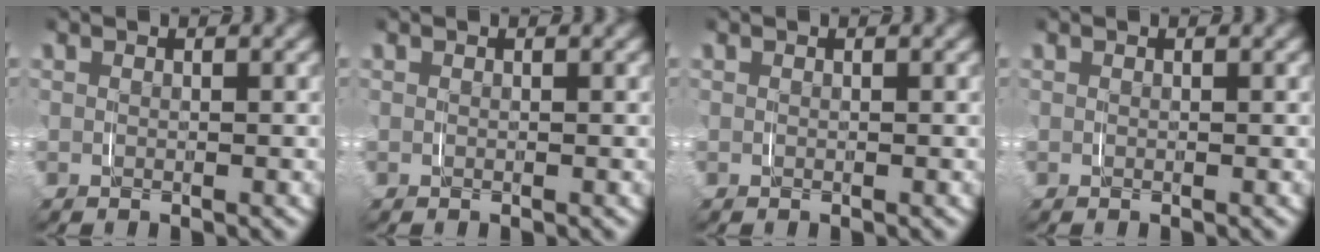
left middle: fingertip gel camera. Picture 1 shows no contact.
{"total": 0.0}
{"total": 0.0}
{"total": 0.0}